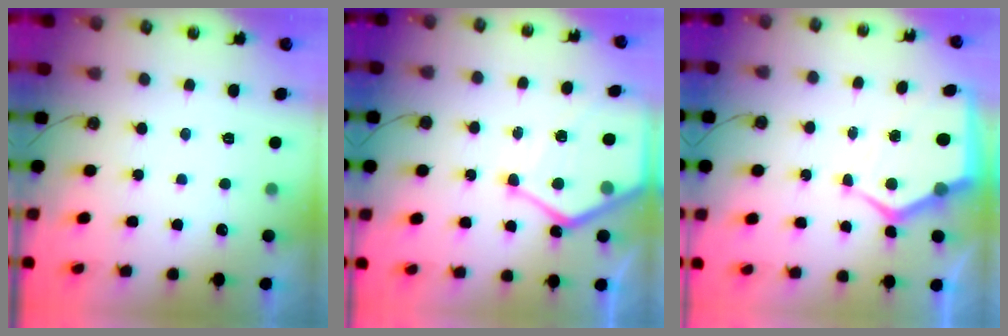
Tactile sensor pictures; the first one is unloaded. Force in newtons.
{"total": 13.3, "press": 13.3, "slide": 0.7}
{"total": 10.2, "press": 10.1, "slide": 1.1}